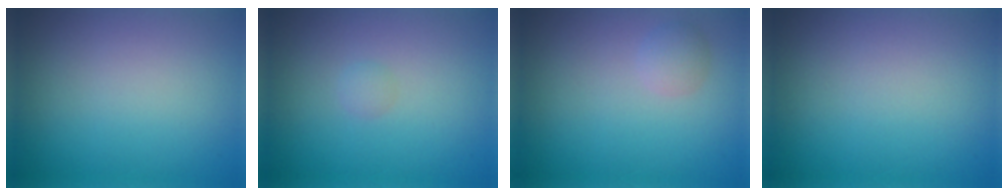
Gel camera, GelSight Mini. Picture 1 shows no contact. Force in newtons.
{"total": 0.6, "press": 0.6, "slide": 0.0}
{"total": 1.3, "press": 1.3, "slide": 0.1}
{"total": 0.0}